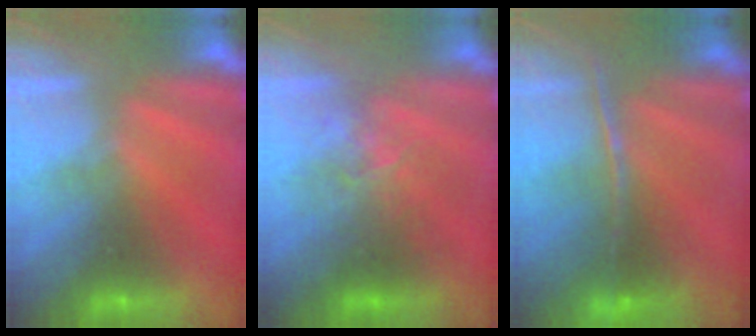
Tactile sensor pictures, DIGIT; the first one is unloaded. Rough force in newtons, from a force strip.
{"total": 2.6}
{"total": 1.6}